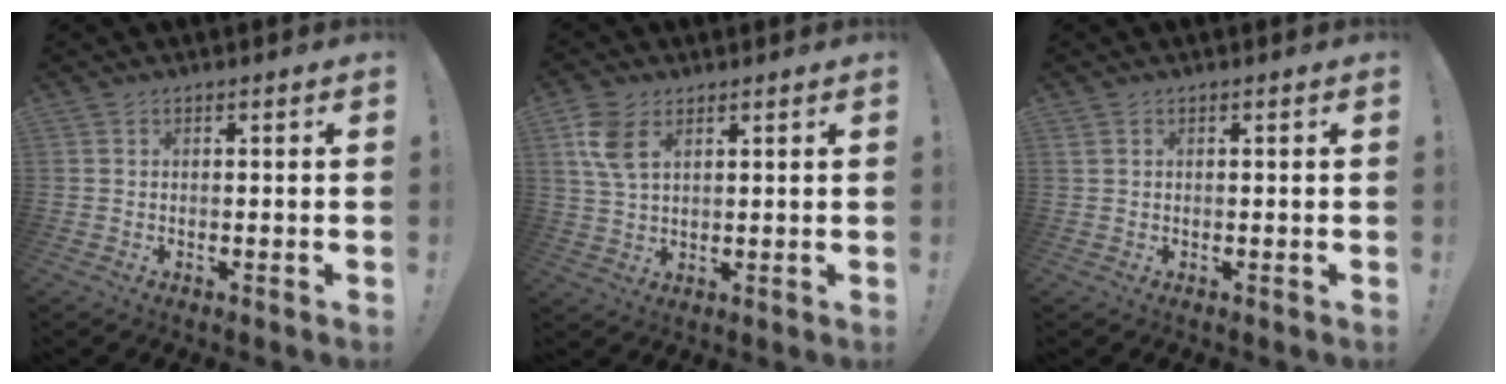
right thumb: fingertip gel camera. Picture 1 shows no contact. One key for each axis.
{"total": 8.0, "fx": 3.6, "fy": 4.4, "fz": 5.6, "tx": -0.119, "ty": -0.004, "tz": 0.070}
{"total": 0.8, "fx": 0.4, "fy": 0.3, "fz": 0.5, "tx": -0.013, "ty": 0.001, "tz": 0.008}